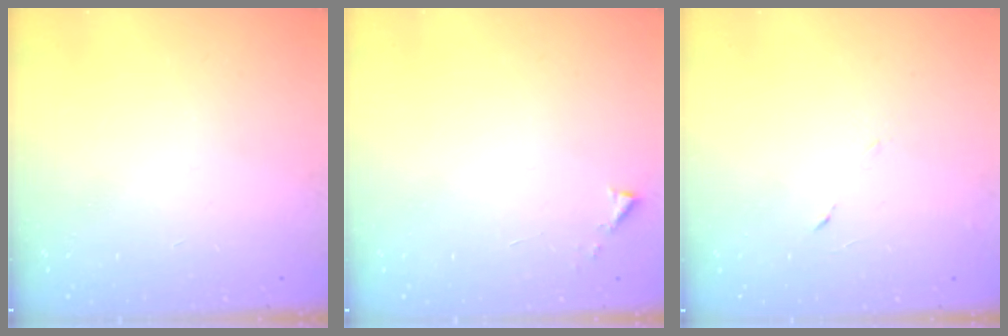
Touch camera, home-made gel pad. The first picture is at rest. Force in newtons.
{"total": 2.9, "press": 2.9, "slide": 0.4}
{"total": 5.3, "press": 5.3, "slide": 0.6}